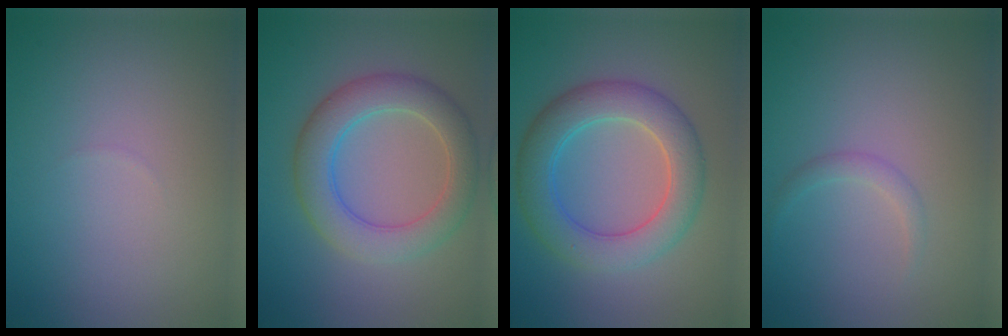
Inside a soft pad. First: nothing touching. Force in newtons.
{"total": 5.5, "press": 5.5, "slide": 0.3}
{"total": 6.1, "press": 6.1, "slide": 0.2}
{"total": 1.0, "press": 1.0, "slide": 0.1}